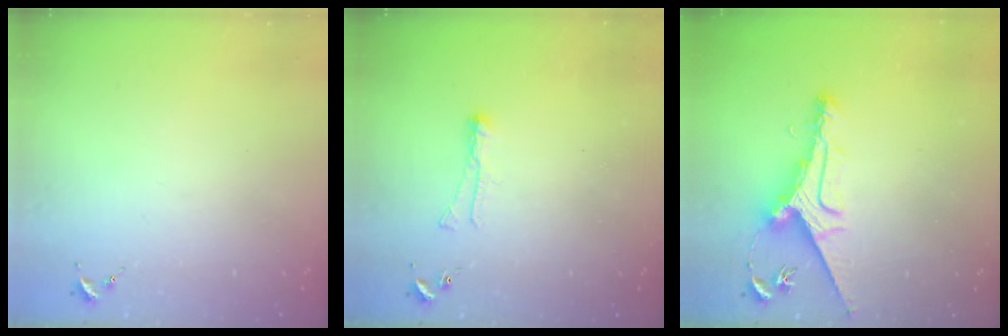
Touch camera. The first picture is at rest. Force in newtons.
{"total": 4.2, "press": 4.2, "slide": 0.6}
{"total": 11.1, "press": 11.0, "slide": 1.0}